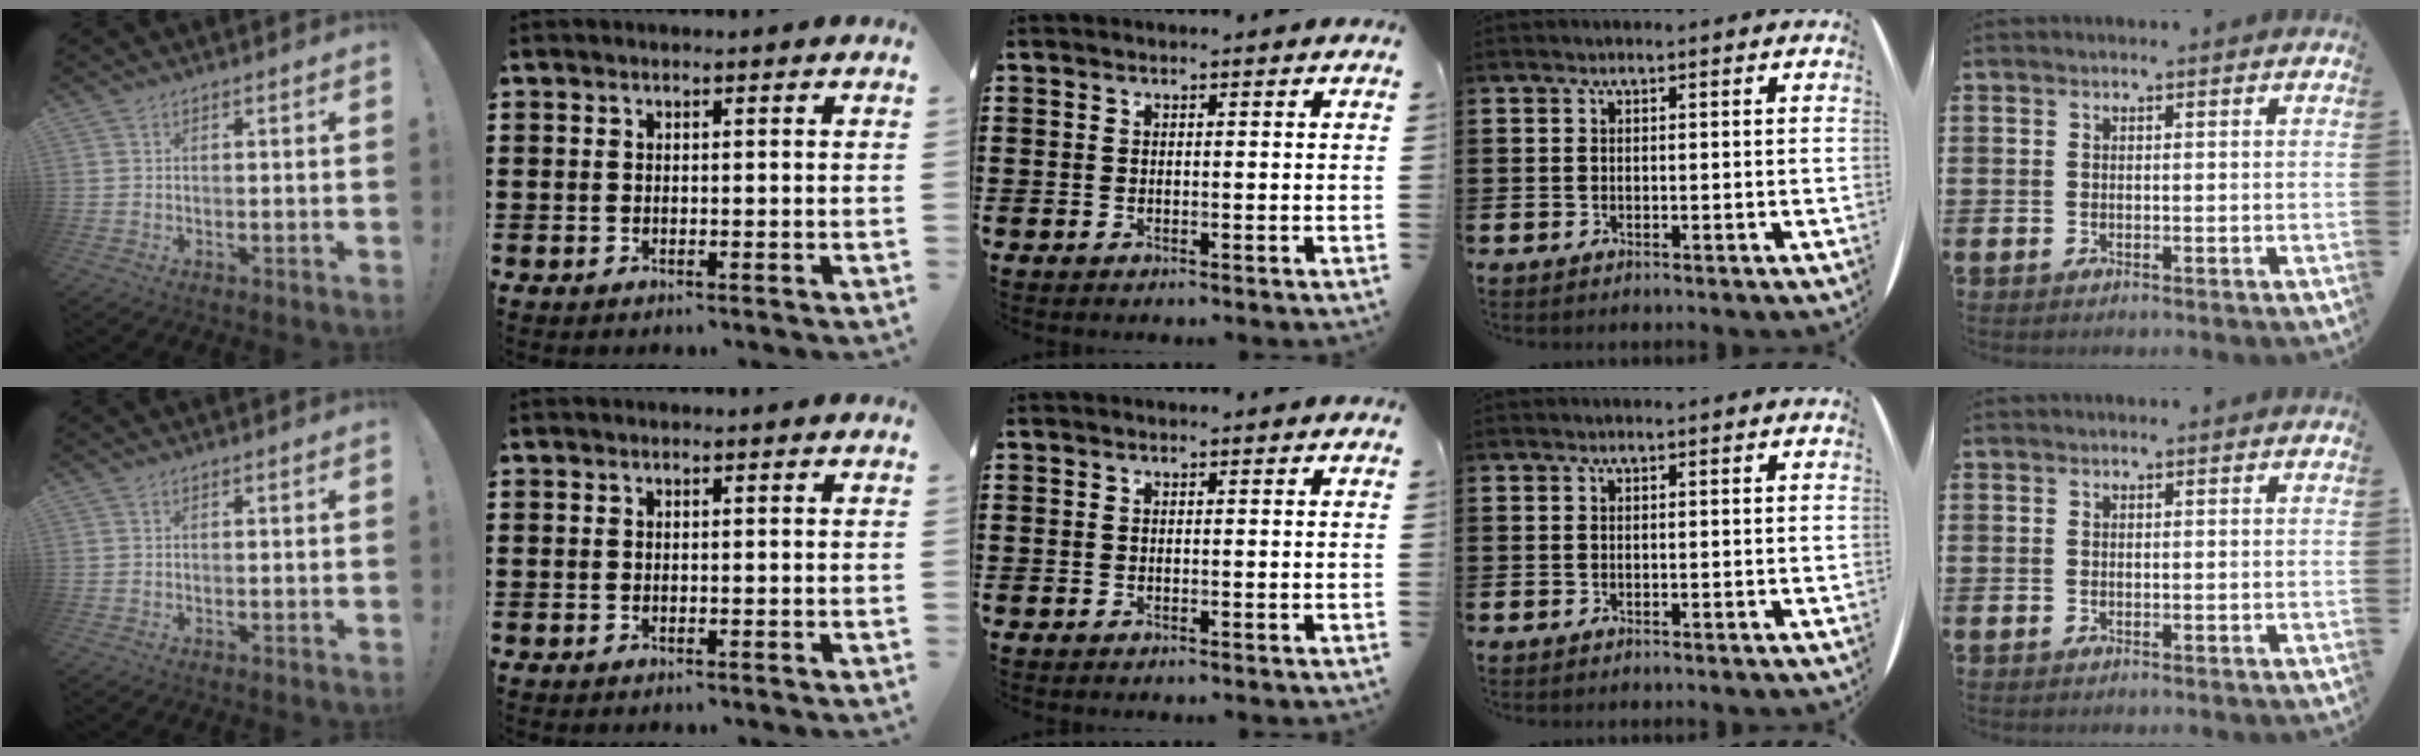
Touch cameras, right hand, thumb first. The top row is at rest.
{}